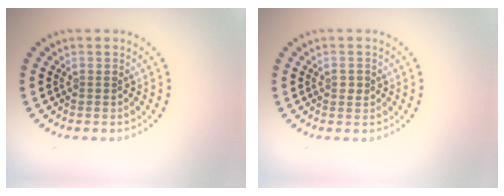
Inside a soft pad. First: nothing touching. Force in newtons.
{"total": 1.0, "press": 1.0, "slide": 0.1}